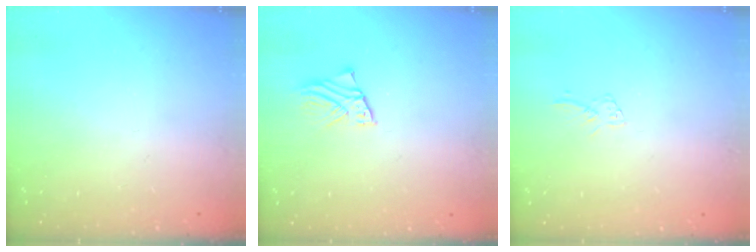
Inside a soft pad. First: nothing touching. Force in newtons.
{"total": 2.2, "press": 2.2, "slide": 0.1}
{"total": 4.2, "press": 4.2, "slide": 0.2}